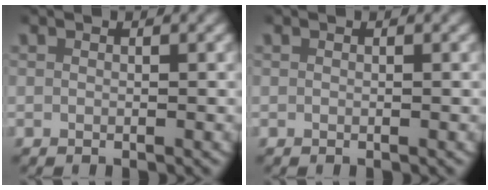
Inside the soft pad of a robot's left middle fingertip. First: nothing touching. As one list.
[{"total": 0.0}]